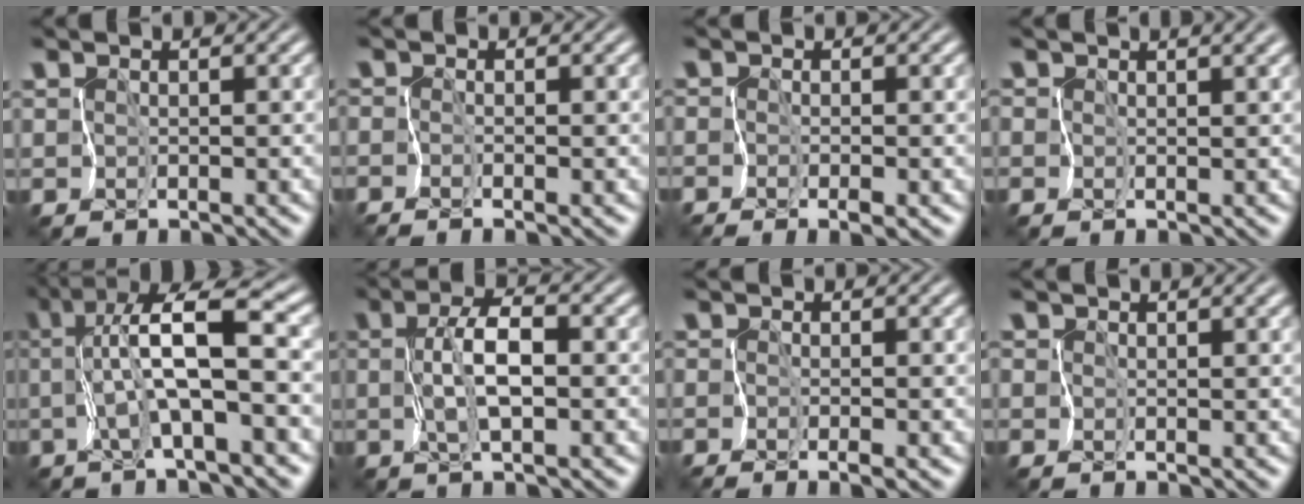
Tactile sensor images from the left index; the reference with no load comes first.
{"total": 0.9, "force": [-0.8, -0.4, 0.0], "torque": [-0.007, -0.003, -0.019]}
{"total": 1.1, "force": [-0.9, 0.1, 0.6], "torque": [-0.015, -0.006, -0.019]}
{"total": 4.4, "force": [2.0, 2.1, 3.2], "torque": [-0.046, 0.016, 0.016]}
{"total": 7.0, "force": [-0.1, 1.0, 6.9], "torque": [-0.128, 0.024, -0.010]}
{"total": 3.3, "force": [-0.3, 0.8, 3.1], "torque": [-0.071, 0.003, -0.005]}
{"total": 1.1, "force": [-0.9, -0.2, 0.5], "torque": [-0.012, -0.005, -0.020]}
{"total": 1.6, "force": [0.6, 0.9, 1.2], "torque": [-0.015, 0.000, 0.008]}